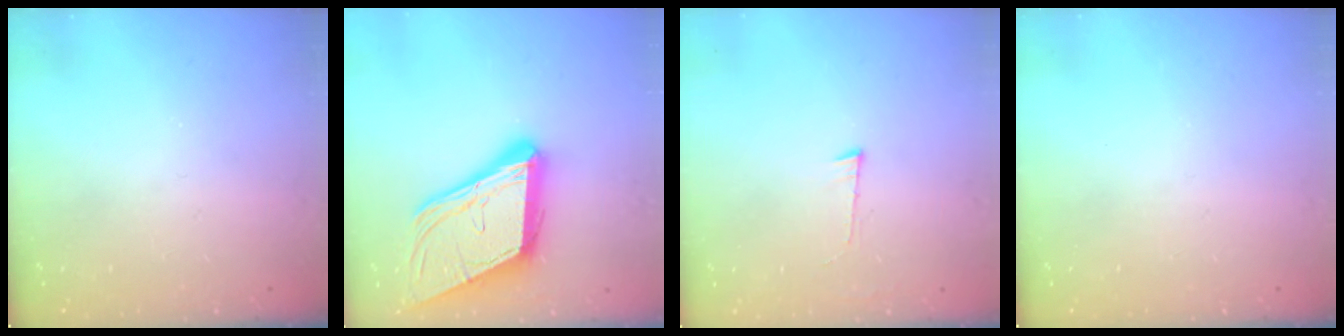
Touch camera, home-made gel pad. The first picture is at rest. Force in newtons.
{"total": 21.2, "press": 20.8, "slide": 4.4}
{"total": 4.5, "press": 4.0, "slide": 2.0}
{"total": 0.0}